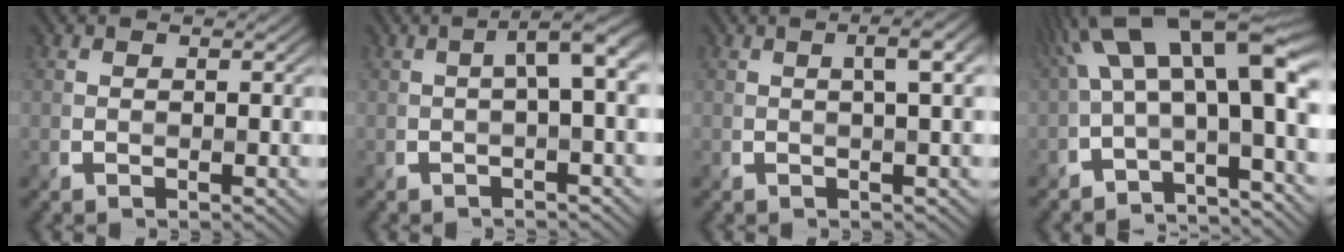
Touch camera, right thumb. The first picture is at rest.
{"total": 3.5, "force": [0.2, 0.7, 3.4], "torque": [-0.051, 0.015, 0.000]}
{"total": 3.2, "force": [0.8, 0.6, 3.1], "torque": [-0.043, 0.013, 0.010]}
{"total": 15.6, "force": [1.4, 5.7, 14.5], "torque": [-0.243, 0.019, 0.024]}